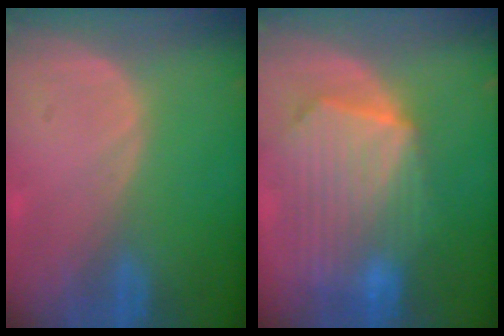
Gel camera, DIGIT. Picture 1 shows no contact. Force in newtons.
{"total": 10.8, "press": 9.5, "slide": 5.2}